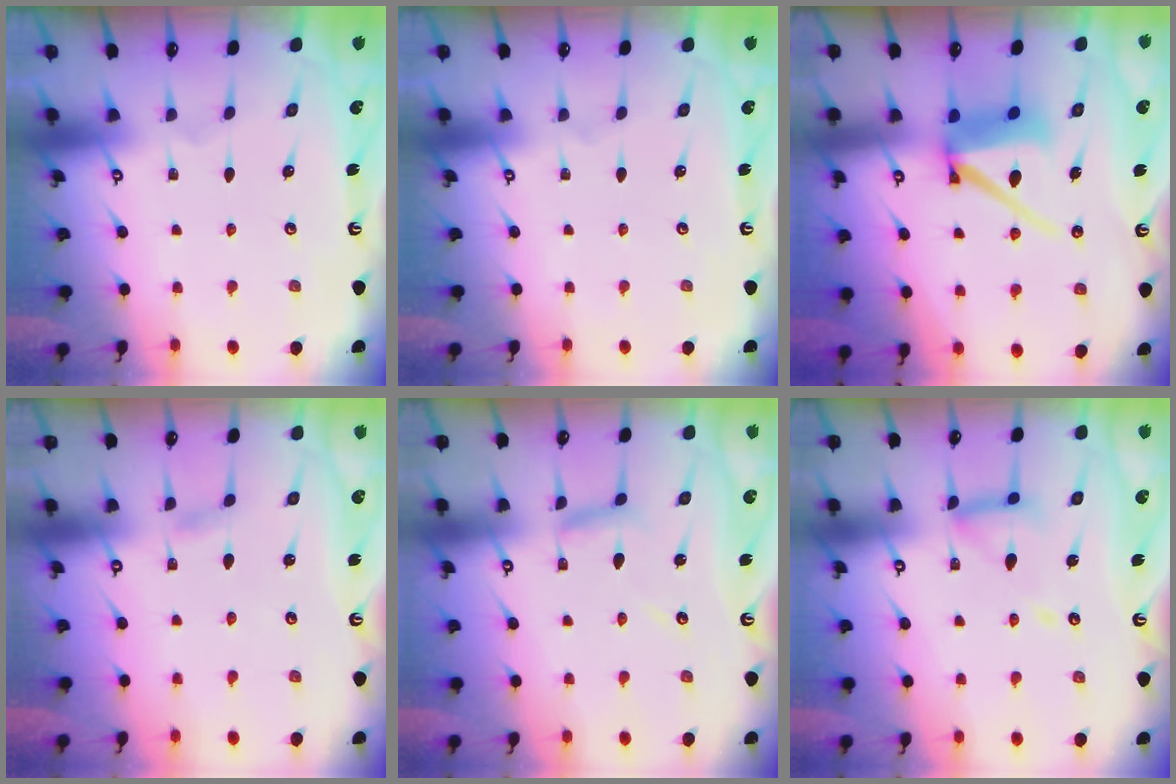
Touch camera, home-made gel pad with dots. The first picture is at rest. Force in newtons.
{"total": 0.0}
{"total": 9.9, "press": 9.8, "slide": 1.2}
{"total": 2.1, "press": 2.1, "slide": 0.2}
{"total": 6.0, "press": 6.0, "slide": 0.4}
{"total": 11.4, "press": 11.3, "slide": 1.2}